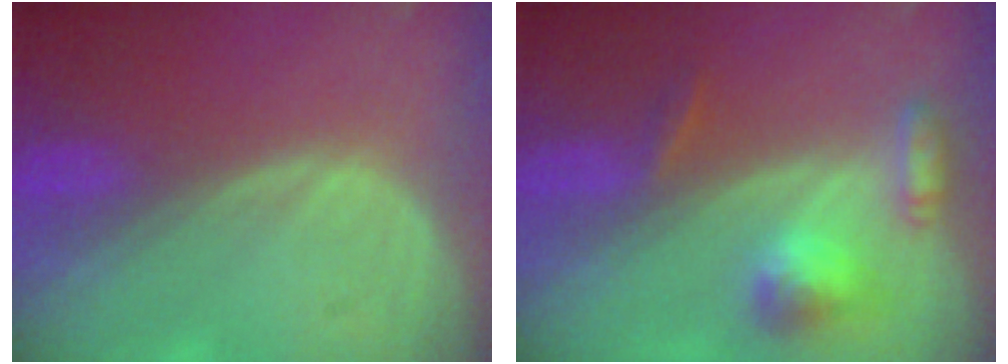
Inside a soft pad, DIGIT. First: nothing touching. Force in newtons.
{"total": 5.8, "press": 5.3, "slide": 2.3}